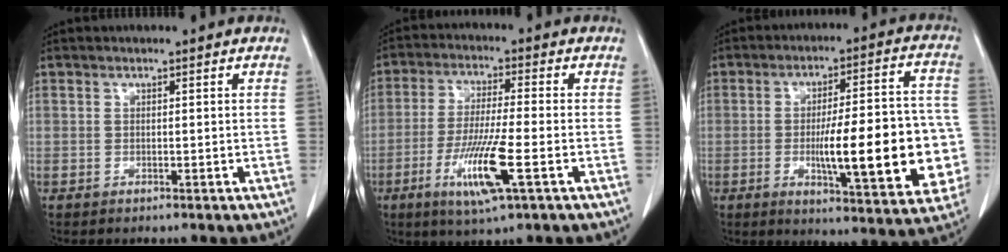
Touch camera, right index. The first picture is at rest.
{"total": 10.6, "force": [-4.0, 0.3, 9.8], "torque": [-0.193, -0.021, -0.074]}
{"total": 19.8, "force": [-3.8, 4.1, 19.0], "torque": [-0.208, 0.023, -0.038]}